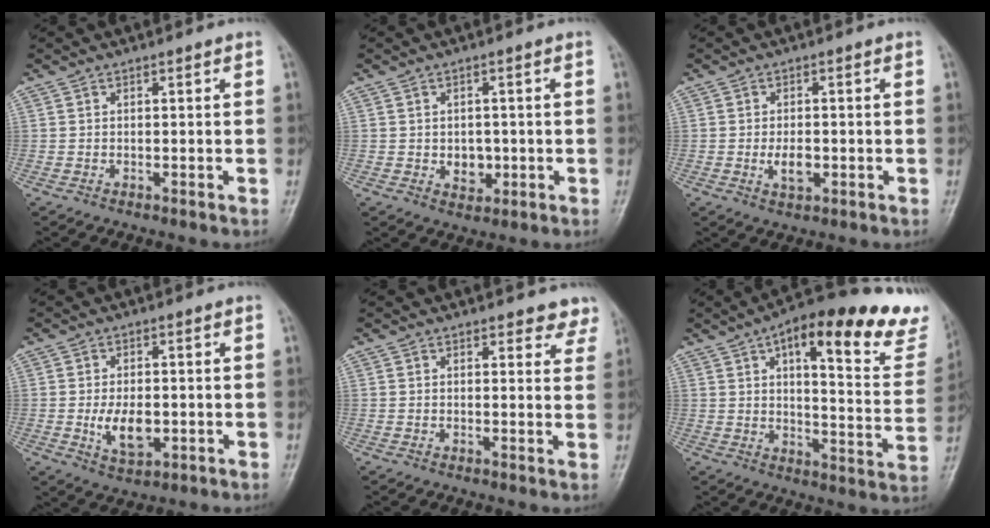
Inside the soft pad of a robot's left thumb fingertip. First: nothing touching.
{"total": 4.0, "force": [-0.5, 3.1, 2.4], "torque": [-0.017, 0.000, 0.001]}
{"total": 3.8, "force": [-0.8, 2.0, 3.1], "torque": [-0.052, -0.001, -0.011]}
{"total": 6.7, "force": [-0.9, 3.8, 5.4], "torque": [-0.088, -0.007, -0.009]}
{"total": 4.8, "force": [4.2, 2.0, 1.3], "torque": [0.020, -0.021, 0.035]}
{"total": 25.8, "force": [16.2, 8.0, 18.4], "torque": [-0.214, -0.051, 0.206]}